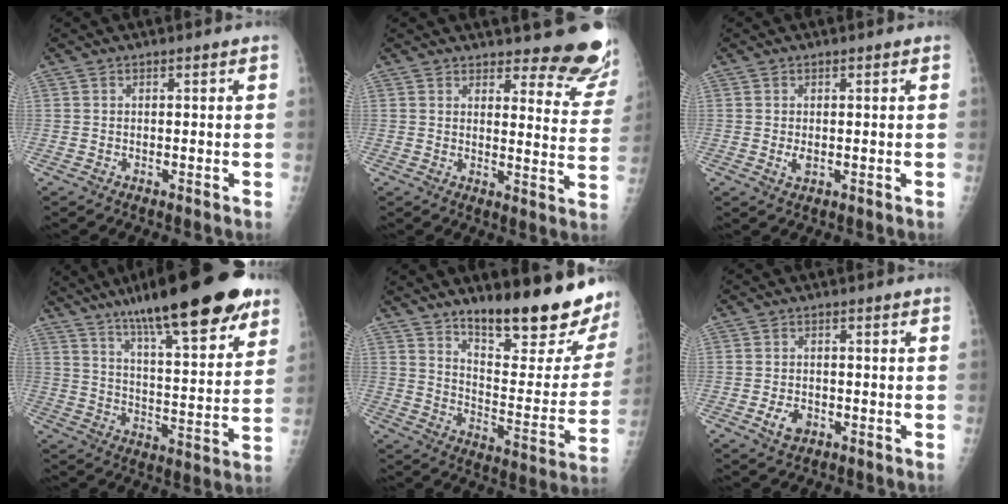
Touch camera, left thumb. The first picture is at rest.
{"total": 14.0, "force": [12.6, 3.9, 4.7], "torque": [-0.009, -0.114, 0.129]}
{"total": 1.6, "force": [0.1, 1.0, 1.2], "torque": [-0.021, -0.004, 0.004]}
{"total": 25.5, "force": [17.0, 5.7, 18.1], "torque": [-0.254, -0.046, 0.261]}
{"total": 22.5, "force": [16.9, 5.2, 14.0], "torque": [-0.162, -0.118, 0.246]}
{"total": 3.5, "force": [-1.3, 2.4, 2.1], "torque": [-0.032, 0.002, -0.018]}